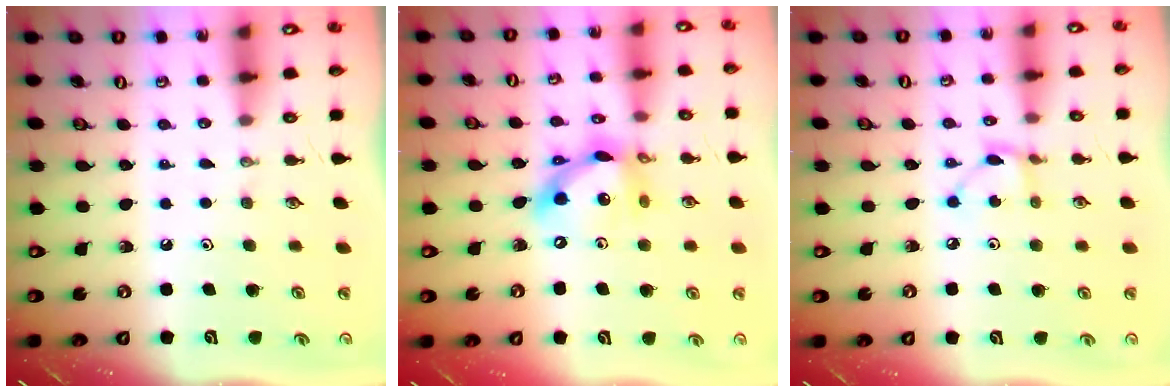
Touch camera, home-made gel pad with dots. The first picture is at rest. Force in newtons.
{"total": 14.6, "press": 14.6, "slide": 1.0}
{"total": 3.1, "press": 3.1, "slide": 0.2}